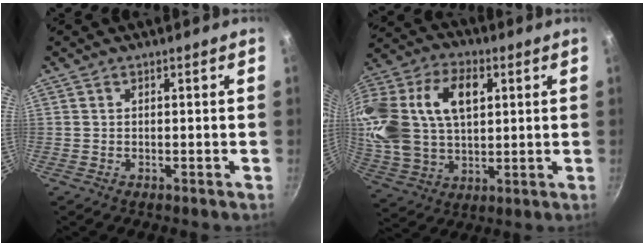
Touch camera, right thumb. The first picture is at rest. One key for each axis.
{"total": 25.2, "fx": 6.8, "fy": 16.5, "fz": 17.9, "tx": -0.382, "ty": 0.020, "tz": 0.123}